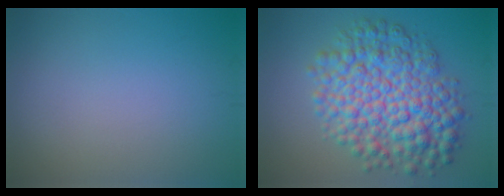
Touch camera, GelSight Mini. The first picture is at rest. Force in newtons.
{"total": 9.2, "press": 9.2, "slide": 0.1}